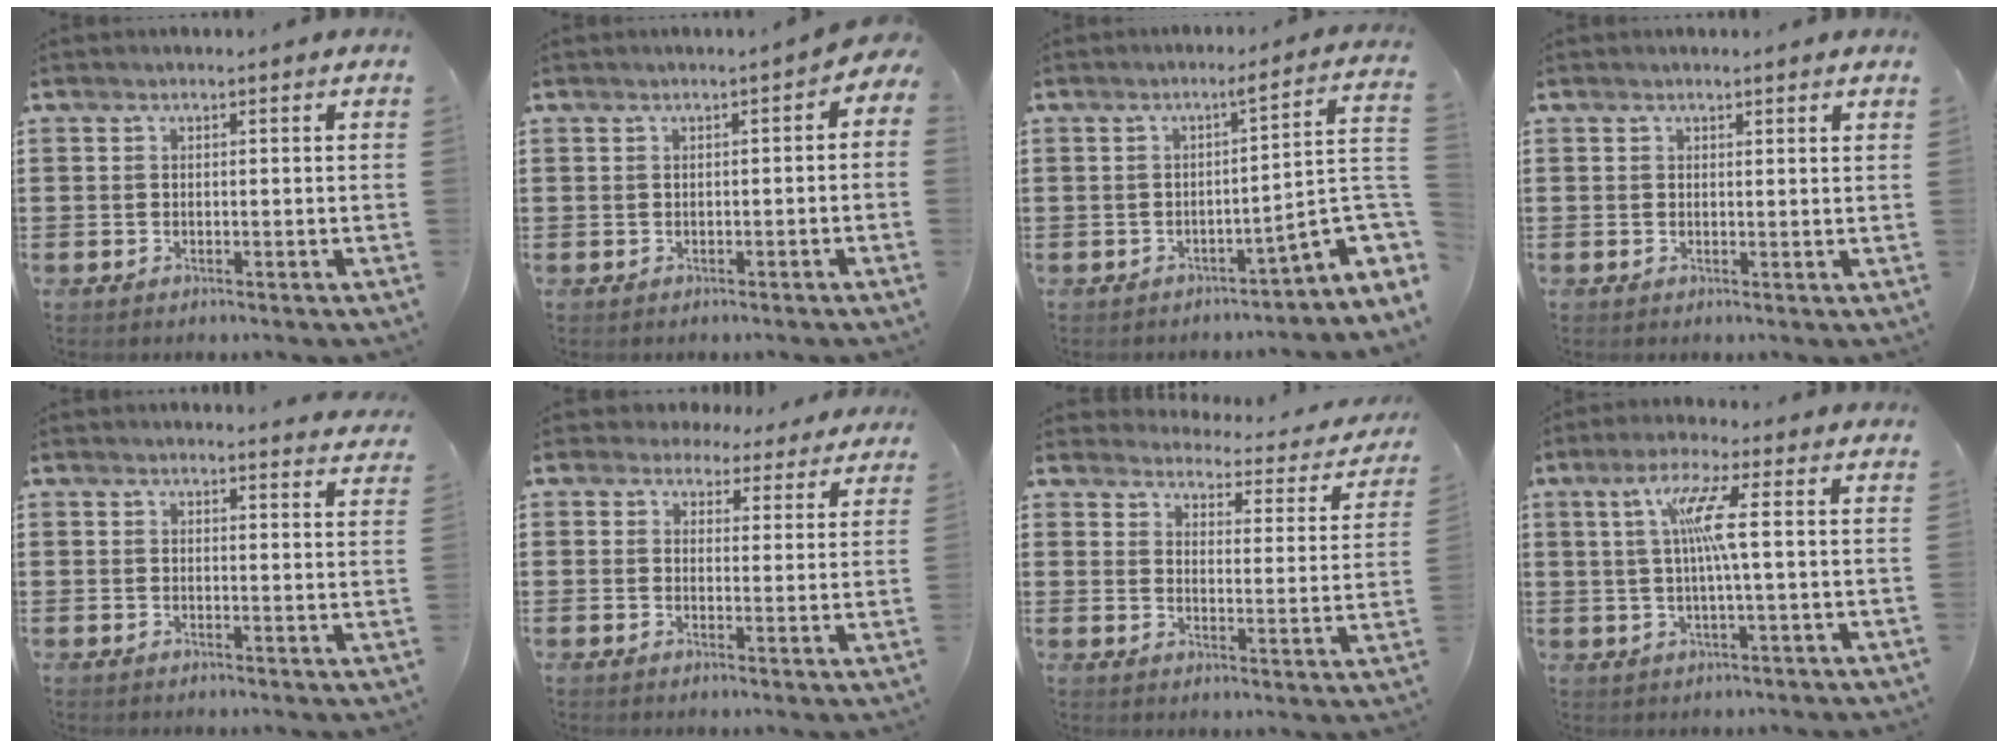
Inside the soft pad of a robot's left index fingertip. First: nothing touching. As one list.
[{"total": 0.9, "force": [-0.7, 0.3, 0.6], "torque": [-0.014, 0.001, -0.014]}, {"total": 4.7, "force": [-1.5, -0.1, 4.4], "torque": [-0.075, -0.036, -0.040]}, {"total": 0.9, "force": [0.9, 0.0, 0.1], "torque": [-0.005, -0.001, 0.017]}, {"total": 2.2, "force": [2.2, -0.1, 0.0], "torque": [0.000, -0.010, 0.040]}, {"total": 3.5, "force": [3.1, 1.4, 0.3], "torque": [-0.022, -0.006, 0.058]}, {"total": 3.2, "force": [3.2, 0.2, 0.2], "torque": [-0.027, -0.028, 0.049]}, {"total": 6.5, "force": [1.2, 0.0, 6.3], "torque": [-0.127, -0.001, 0.014]}]